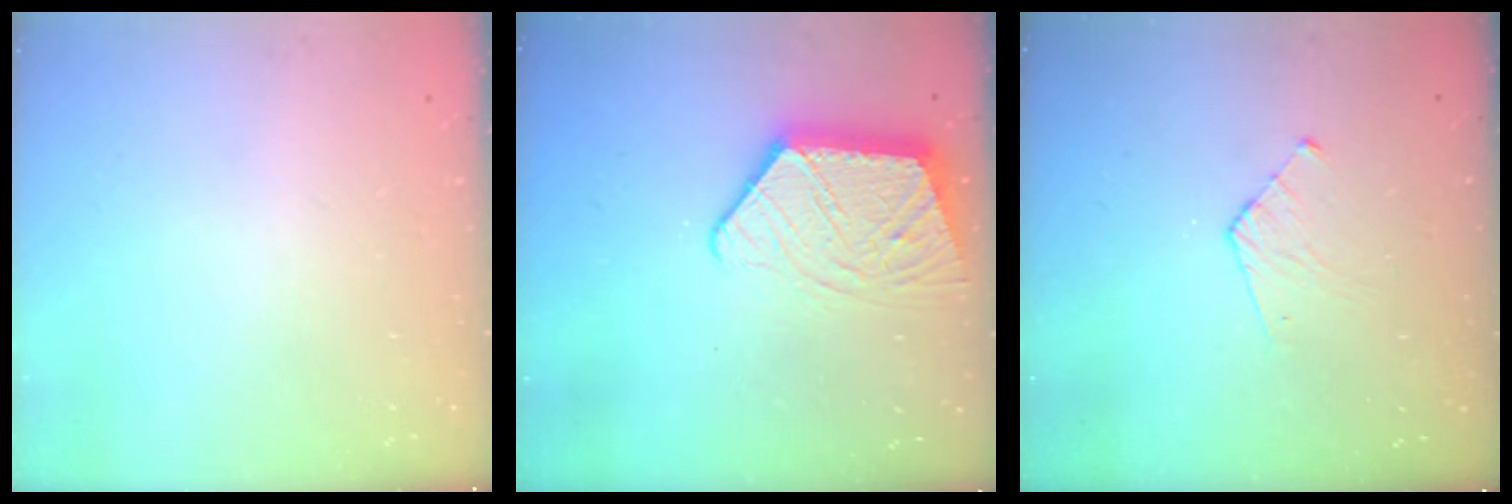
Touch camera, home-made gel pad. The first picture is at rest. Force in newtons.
{"total": 12.9, "press": 12.9, "slide": 1.0}
{"total": 5.8, "press": 5.8, "slide": 0.5}